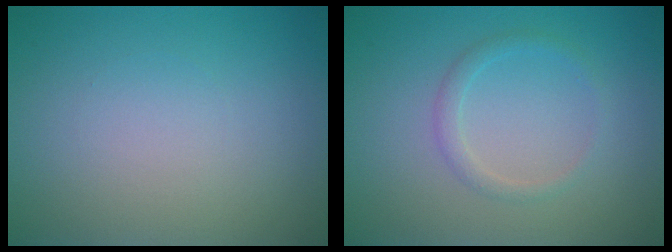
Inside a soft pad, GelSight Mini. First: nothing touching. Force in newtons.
{"total": 1.4, "press": 1.4, "slide": 0.0}